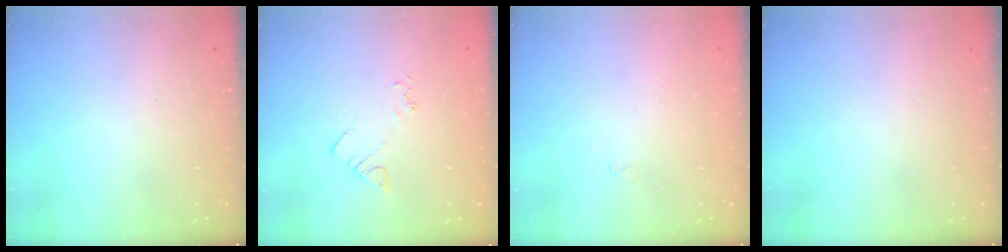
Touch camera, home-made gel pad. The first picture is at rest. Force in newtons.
{"total": 2.3, "press": 2.3, "slide": 0.3}
{"total": 1.7, "press": 1.6, "slide": 0.4}
{"total": 0.0}